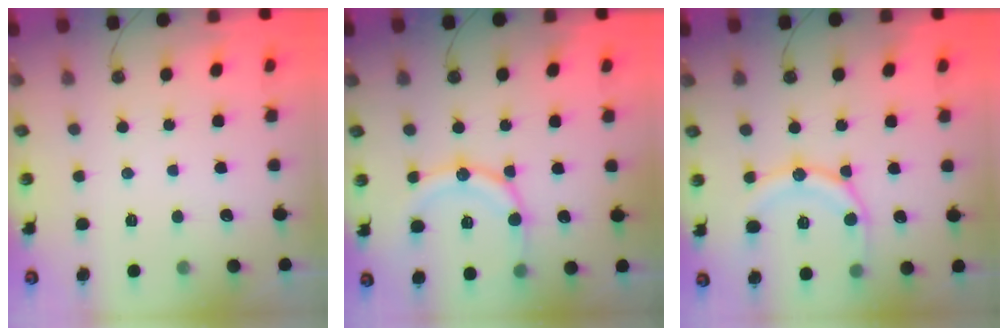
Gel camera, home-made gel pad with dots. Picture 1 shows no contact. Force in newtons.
{"total": 15.0, "press": 14.7, "slide": 2.9}
{"total": 14.6, "press": 14.5, "slide": 1.6}